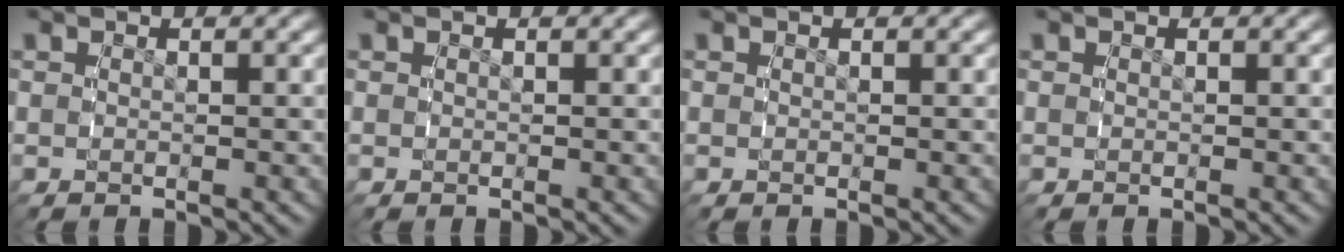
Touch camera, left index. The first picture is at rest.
{"total": 0.0}
{"total": 0.0}
{"total": 0.0}